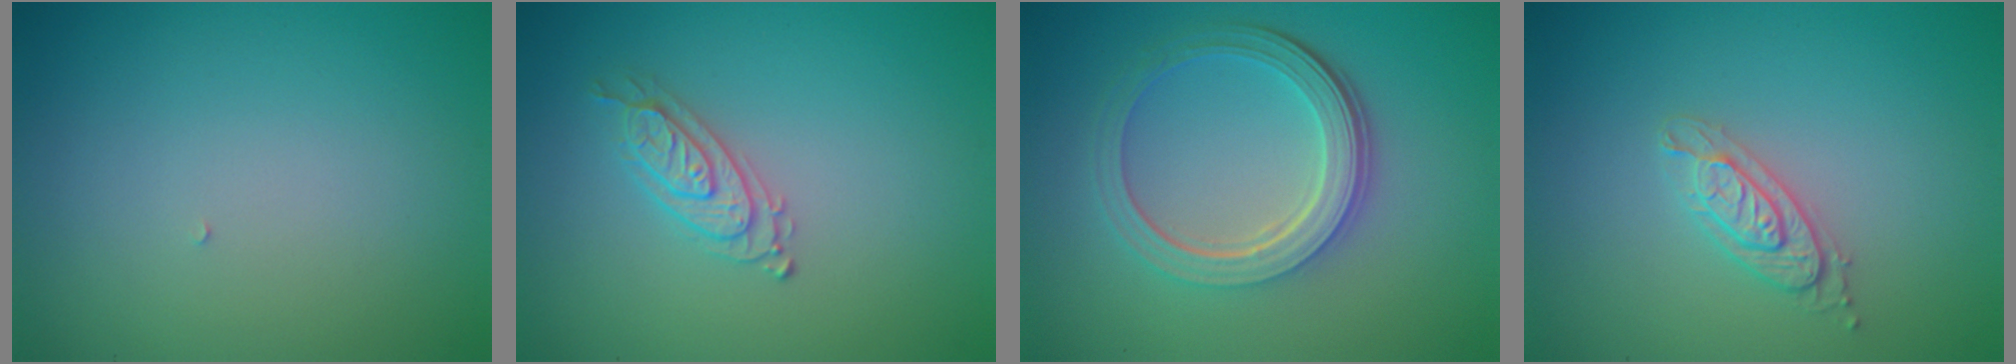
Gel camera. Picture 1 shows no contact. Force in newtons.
{"total": 2.1, "press": 2.1, "slide": 0.4}
{"total": 5.2, "press": 3.8, "slide": 3.5}
{"total": 2.1, "press": 2.1, "slide": 0.3}